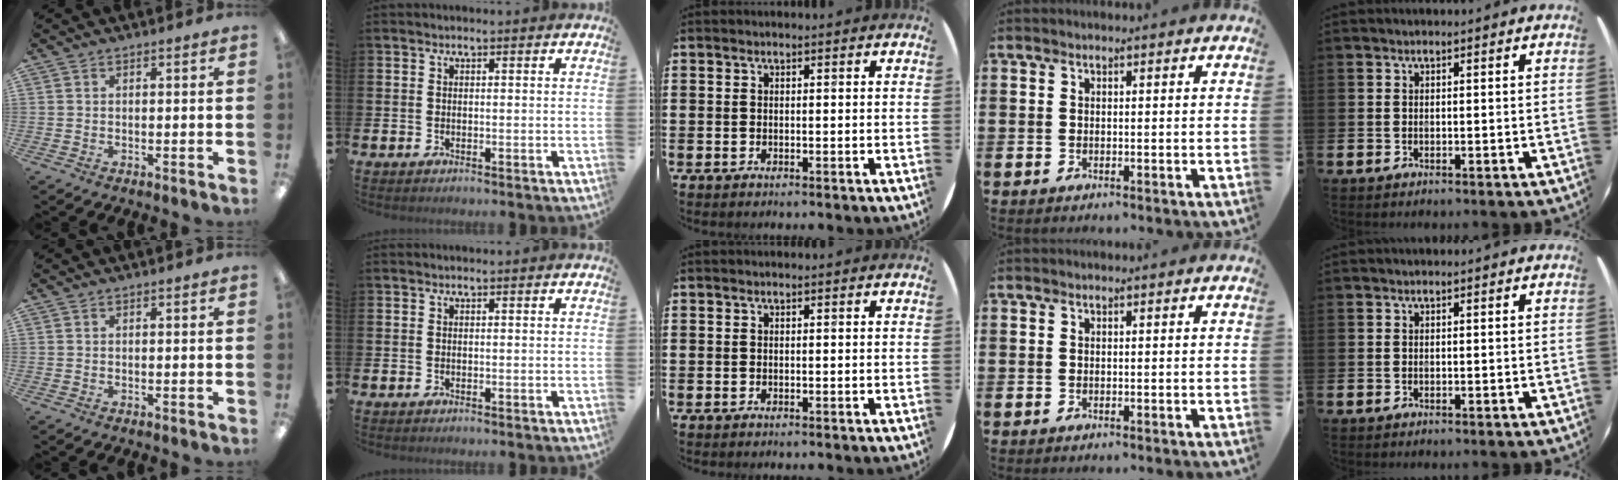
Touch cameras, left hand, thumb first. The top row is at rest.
{}